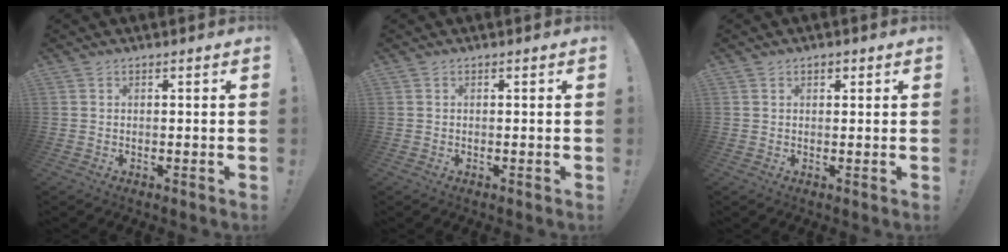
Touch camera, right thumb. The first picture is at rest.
{"total": 0.0}
{"total": 1.2, "force": [0.6, 0.8, 0.5], "torque": [0.001, -0.003, 0.009]}